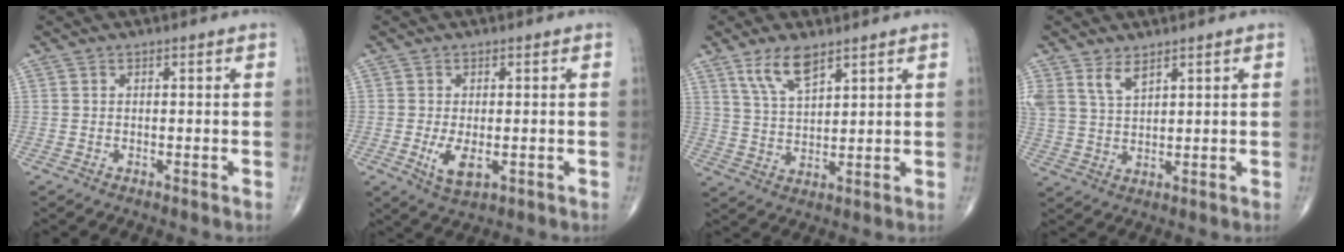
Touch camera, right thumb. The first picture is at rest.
{"total": 4.6, "force": [-1.1, 2.2, 3.9], "torque": [-0.071, -0.011, -0.014]}
{"total": 7.3, "force": [4.8, 2.6, 4.9], "torque": [-0.089, -0.024, 0.096]}
{"total": 5.4, "force": [3.6, 2.5, 3.1], "torque": [-0.058, -0.016, 0.080]}